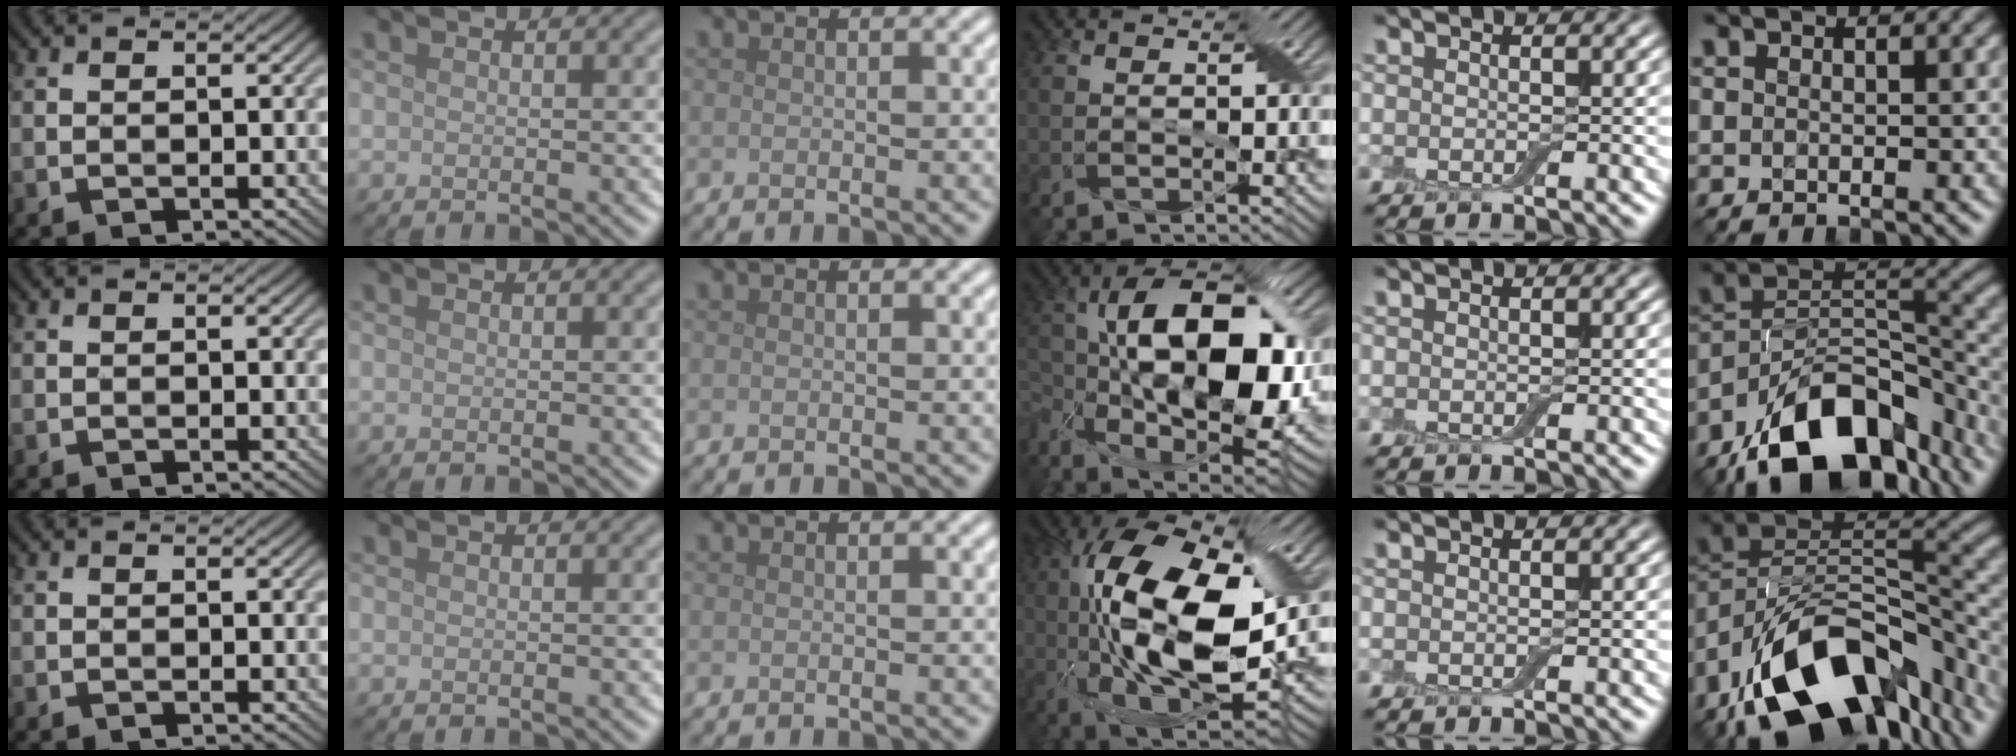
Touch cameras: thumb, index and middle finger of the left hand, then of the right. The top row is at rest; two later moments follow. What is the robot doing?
{"motion": "open", "object": "airpods case & airpods"}